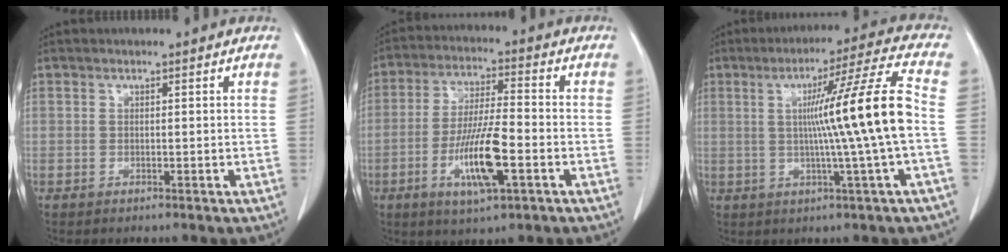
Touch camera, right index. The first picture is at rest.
{"total": 11.2, "force": [-3.8, 1.7, 10.4], "torque": [-0.198, -0.008, -0.069]}
{"total": 13.8, "force": [-0.1, -2.7, 13.6], "torque": [-0.209, 0.002, 0.000]}